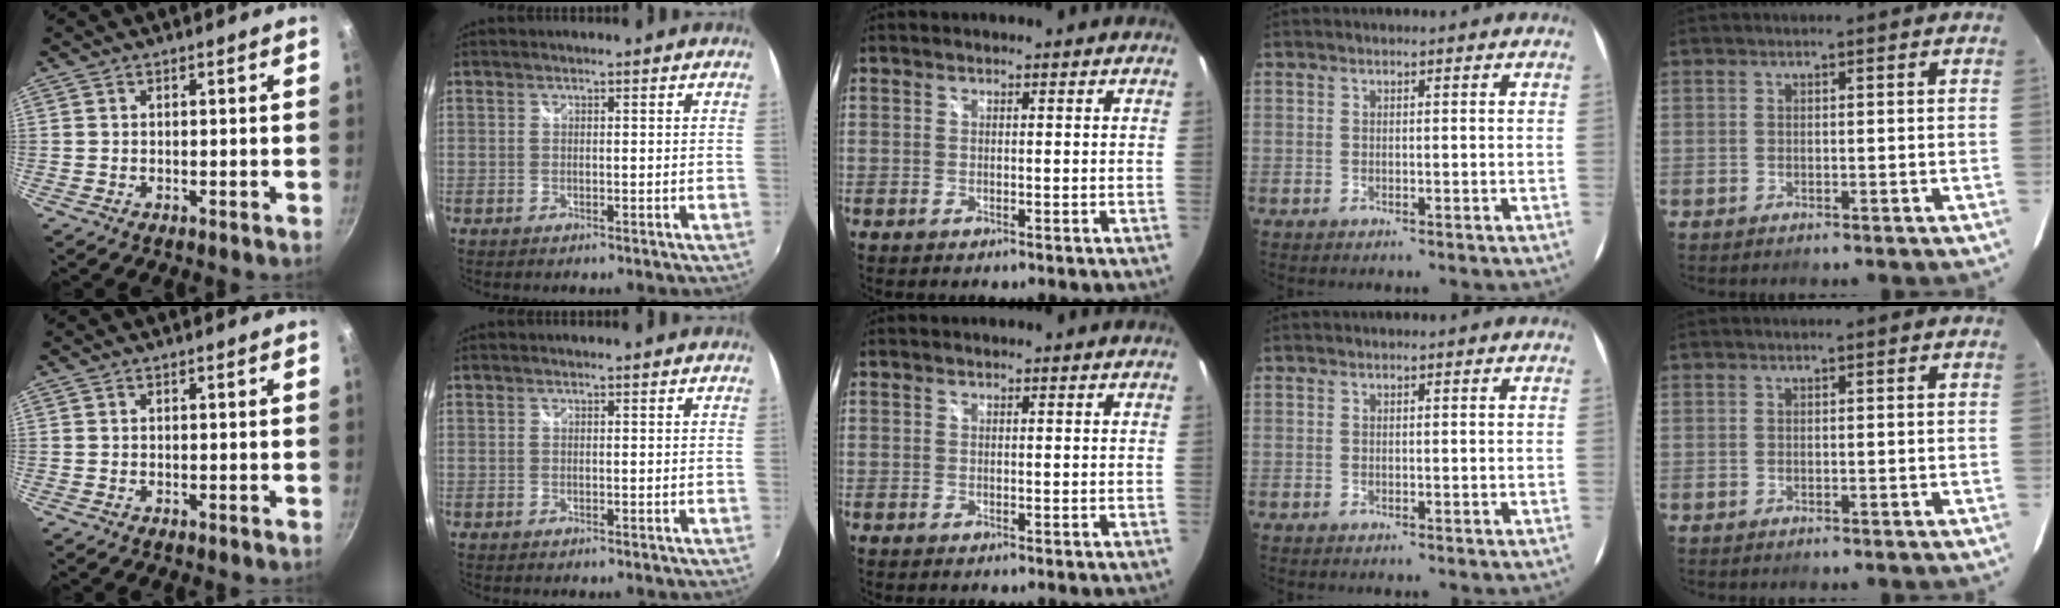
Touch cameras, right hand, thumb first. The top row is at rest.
{}